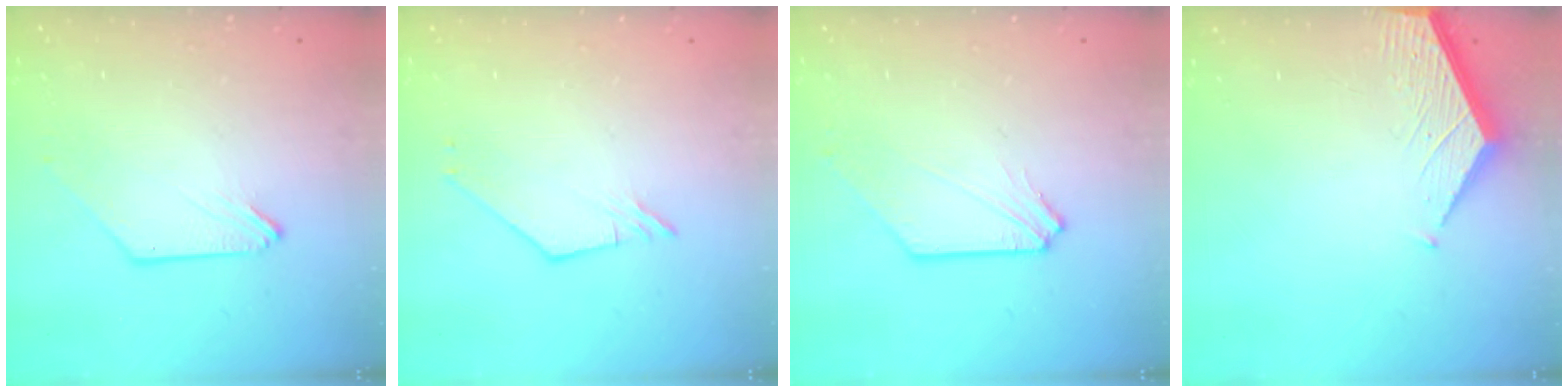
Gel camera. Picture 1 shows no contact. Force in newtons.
{"total": 2.5, "press": 2.5, "slide": 0.1}
{"total": 1.4, "press": 1.4, "slide": 0.0}
{"total": 3.4, "press": 3.4, "slide": 0.4}